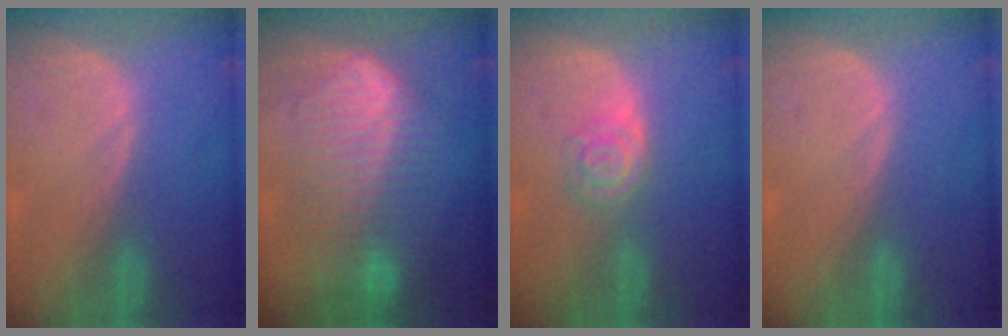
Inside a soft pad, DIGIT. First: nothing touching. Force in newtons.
{"total": 9.4, "press": 9.4, "slide": 0.2}
{"total": 4.1, "press": 3.8, "slide": 1.6}
{"total": 0.0}